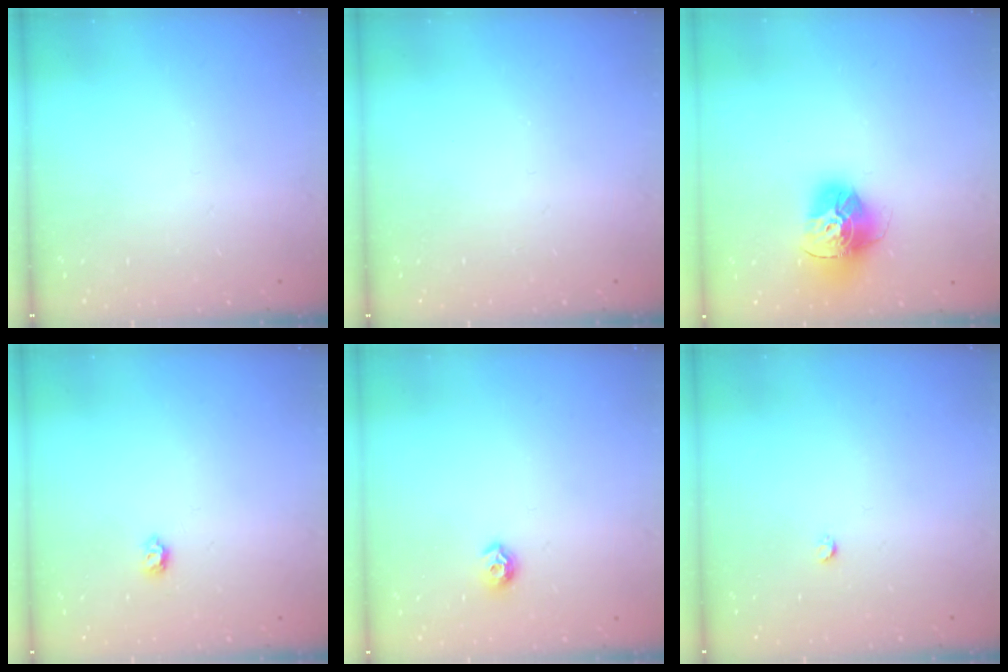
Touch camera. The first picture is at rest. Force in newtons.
{"total": 0.0}
{"total": 16.3, "press": 16.2, "slide": 1.5}
{"total": 4.0, "press": 3.9, "slide": 0.6}
{"total": 6.8, "press": 6.7, "slide": 1.0}
{"total": 2.4, "press": 2.4, "slide": 0.3}